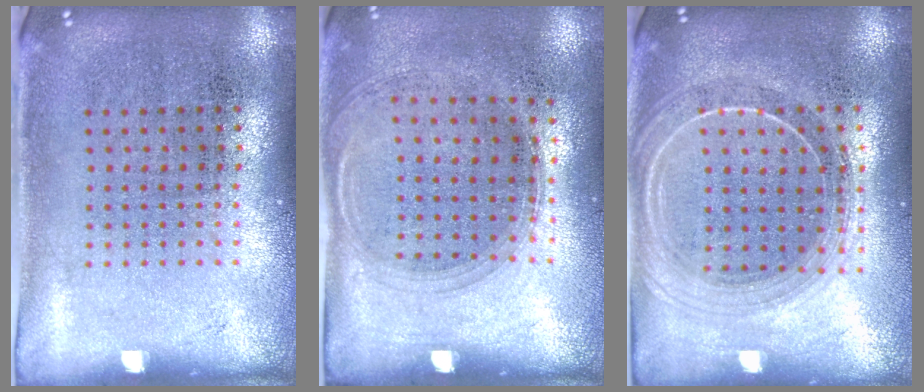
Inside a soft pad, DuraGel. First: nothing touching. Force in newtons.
{"total": 1.3, "press": 1.1, "slide": 0.7}
{"total": 2.0, "press": 1.7, "slide": 0.9}